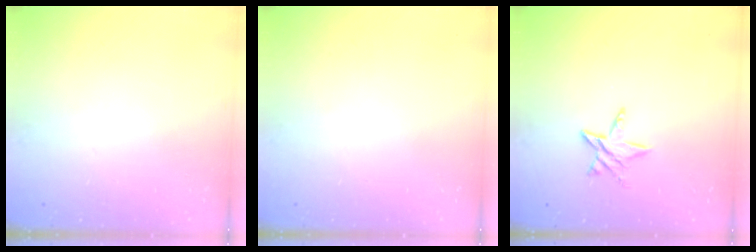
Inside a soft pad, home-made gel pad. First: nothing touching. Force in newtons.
{"total": 0.0}
{"total": 7.2, "press": 7.1, "slide": 0.7}